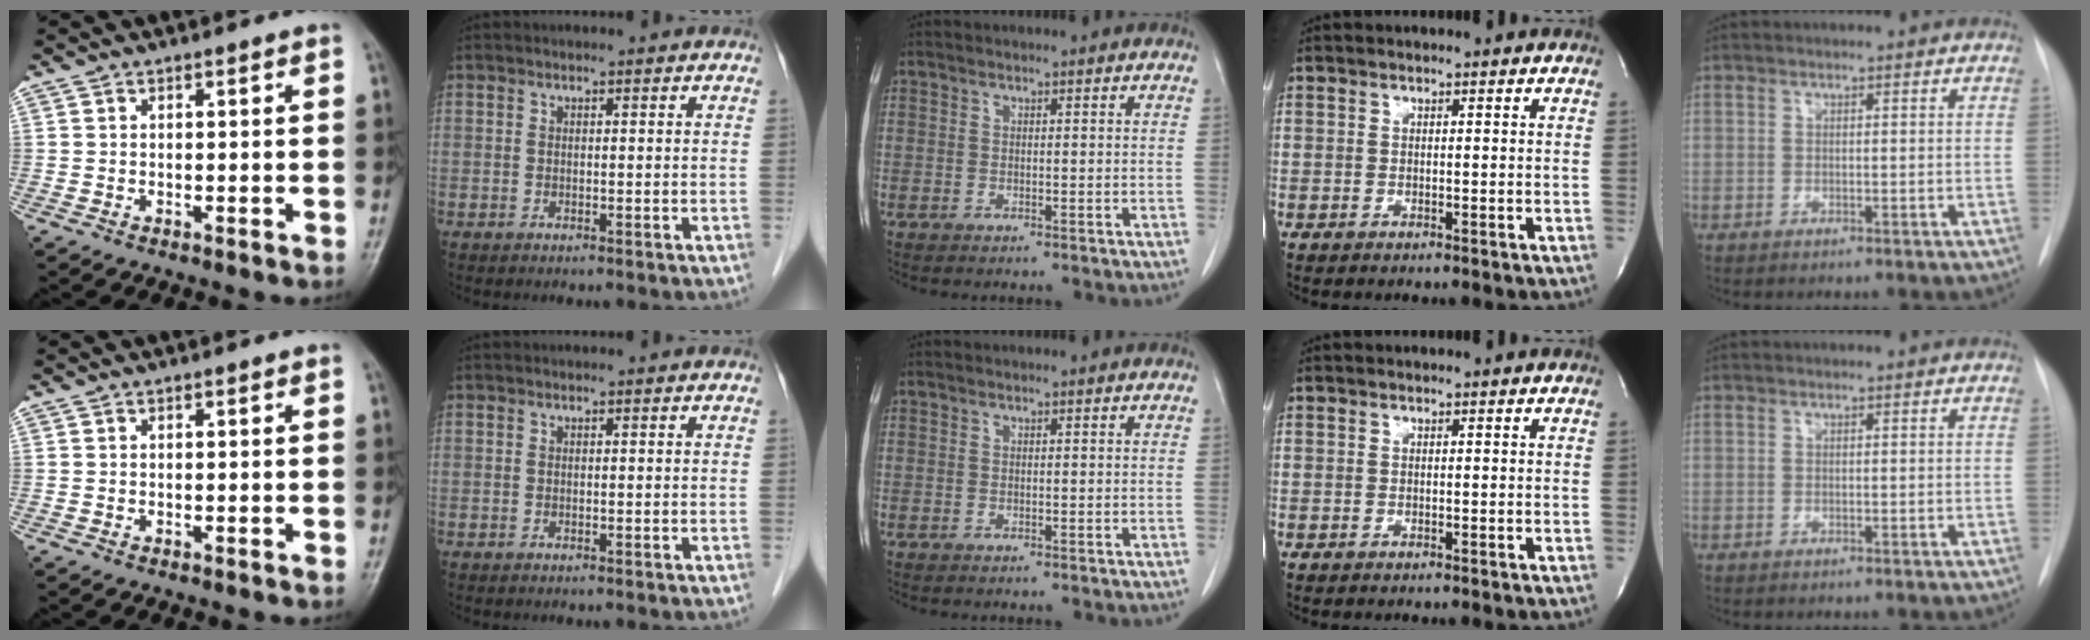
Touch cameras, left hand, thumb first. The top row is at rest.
{}